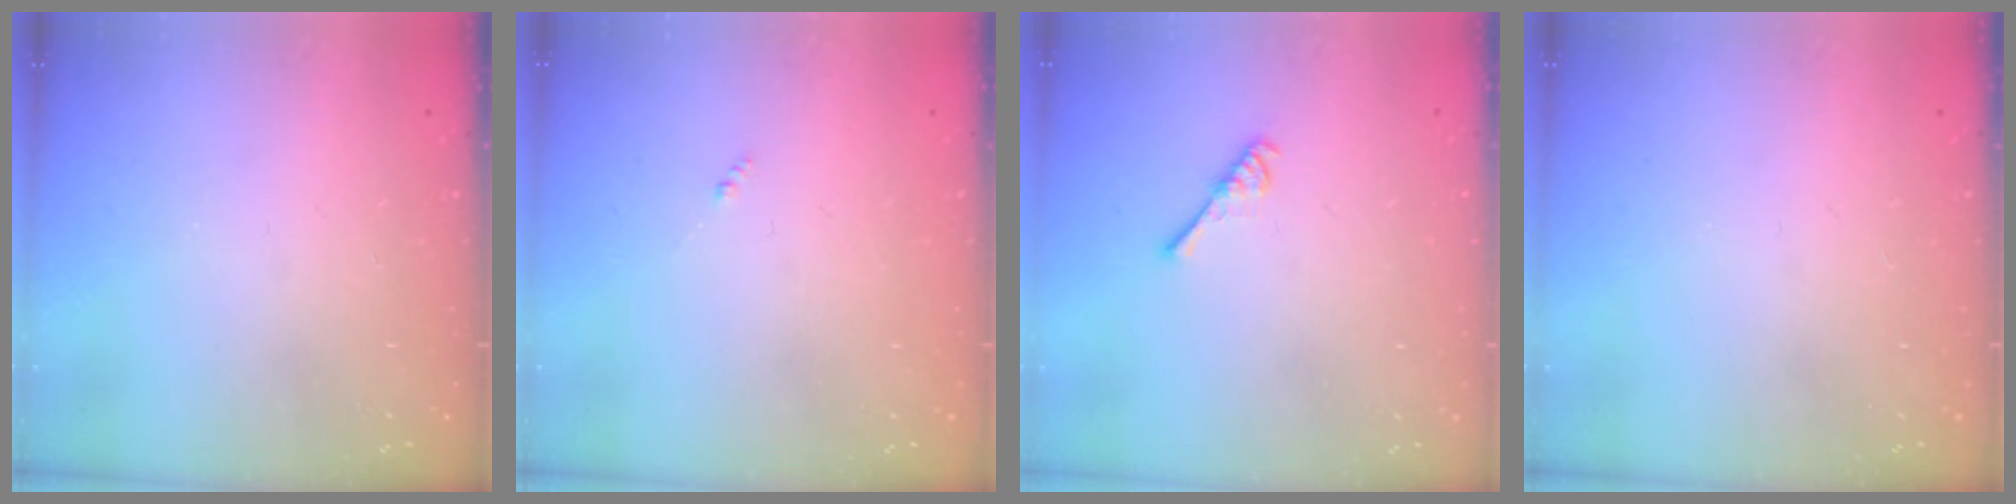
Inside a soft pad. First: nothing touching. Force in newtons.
{"total": 0.0}
{"total": 3.8, "press": 3.7, "slide": 0.6}
{"total": 0.0}